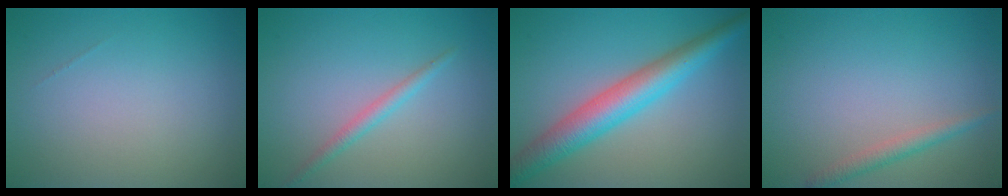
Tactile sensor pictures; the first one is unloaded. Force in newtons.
{"total": 1.5, "press": 1.5, "slide": 0.0}
{"total": 5.9, "press": 5.9, "slide": 0.1}
{"total": 1.6, "press": 1.6, "slide": 0.0}